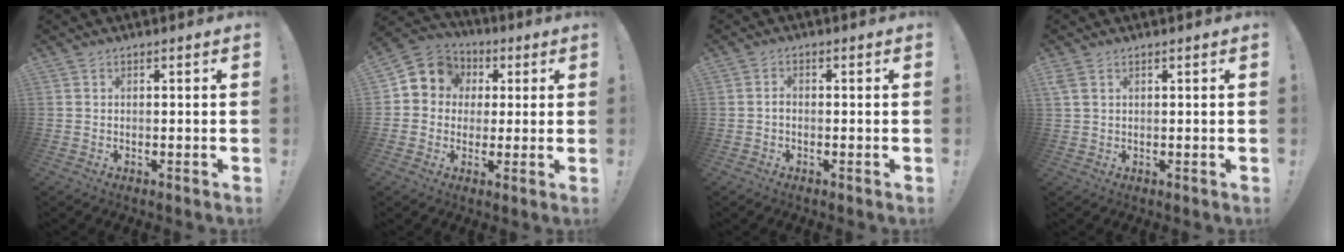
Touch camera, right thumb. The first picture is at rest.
{"total": 8.6, "force": [1.5, 8.0, 2.8], "torque": [-0.043, 0.001, 0.034]}
{"total": 0.9, "force": [-0.5, 0.5, 0.6], "torque": [-0.020, 0.006, -0.009]}
{"total": 2.5, "force": [1.3, 1.2, 1.7], "torque": [-0.038, 0.002, 0.027]}